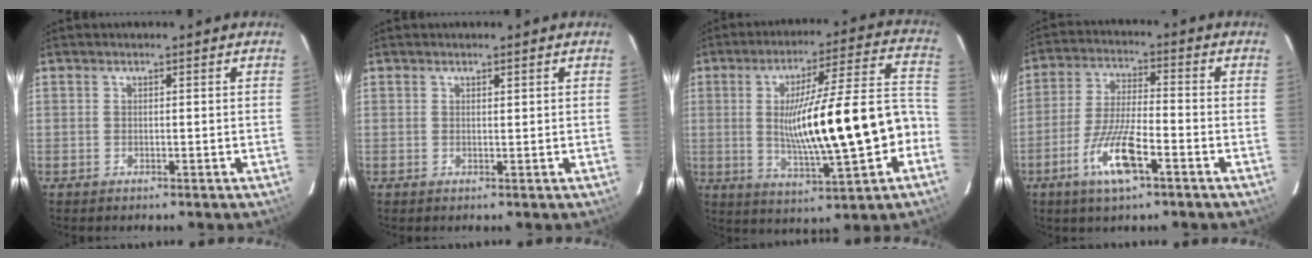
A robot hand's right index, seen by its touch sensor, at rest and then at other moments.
{"total": 0.6, "force": [0.3, 0.2, 0.4], "torque": [-0.010, -0.002, 0.005]}
{"total": 20.3, "force": [-3.0, 2.2, 19.9], "torque": [-0.313, 0.020, -0.036]}
{"total": 10.2, "force": [-5.0, 1.8, 8.7], "torque": [-0.177, -0.010, -0.092]}